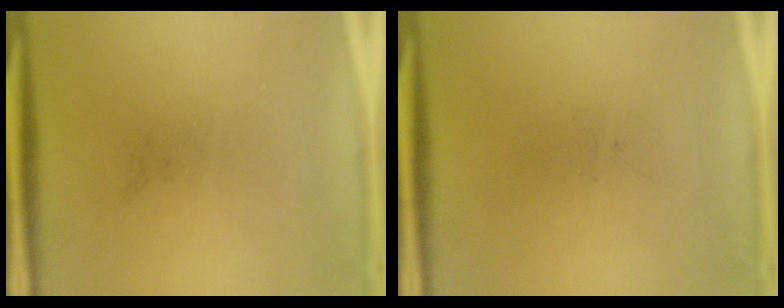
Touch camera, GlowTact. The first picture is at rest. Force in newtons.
{"total": 0.0}